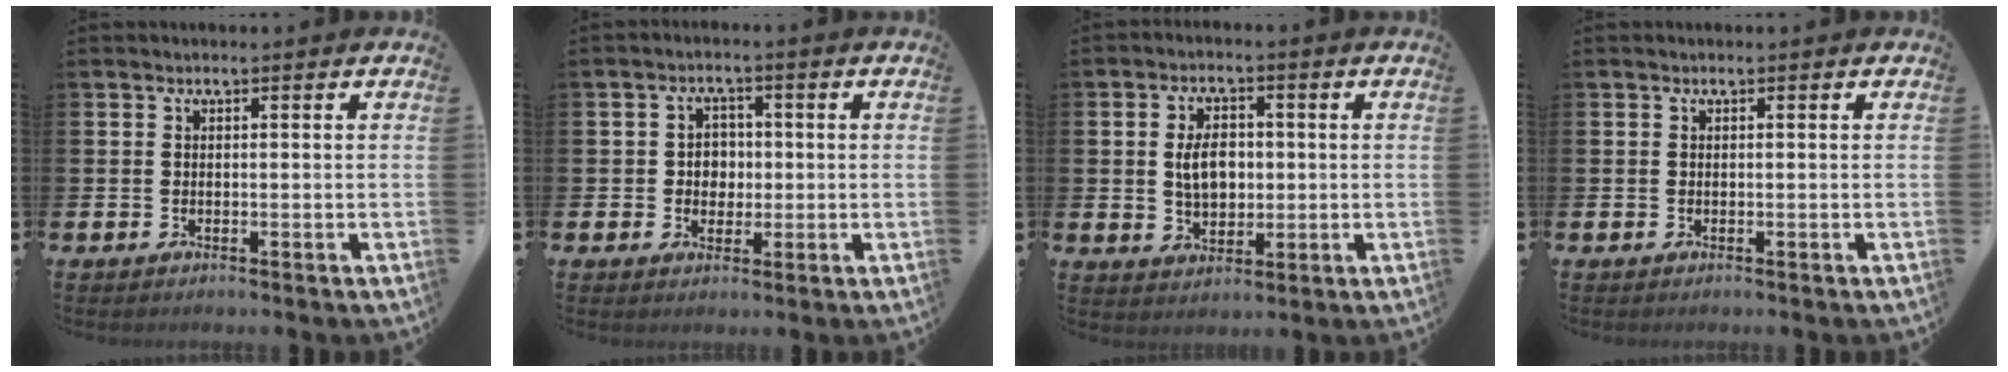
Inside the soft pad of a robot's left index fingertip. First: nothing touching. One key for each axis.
{"total": 3.2, "fx": 0.3, "fy": 2.9, "fz": 1.3, "tx": -0.013, "ty": 0.001, "tz": -0.005}
{"total": 5.0, "fx": 0.6, "fy": 3.3, "fz": 3.7, "tx": -0.056, "ty": 0.005, "tz": 0.003}
{"total": 0.0}